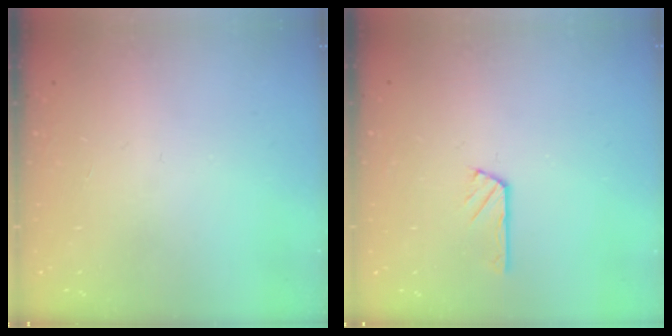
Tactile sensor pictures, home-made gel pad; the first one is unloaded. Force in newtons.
{"total": 2.9, "press": 2.9, "slide": 0.5}